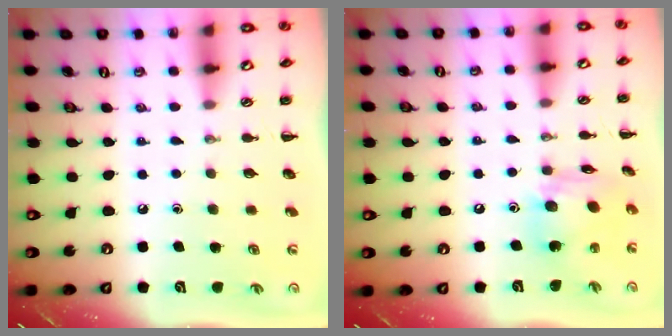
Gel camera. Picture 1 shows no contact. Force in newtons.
{"total": 12.2, "press": 12.2, "slide": 0.9}